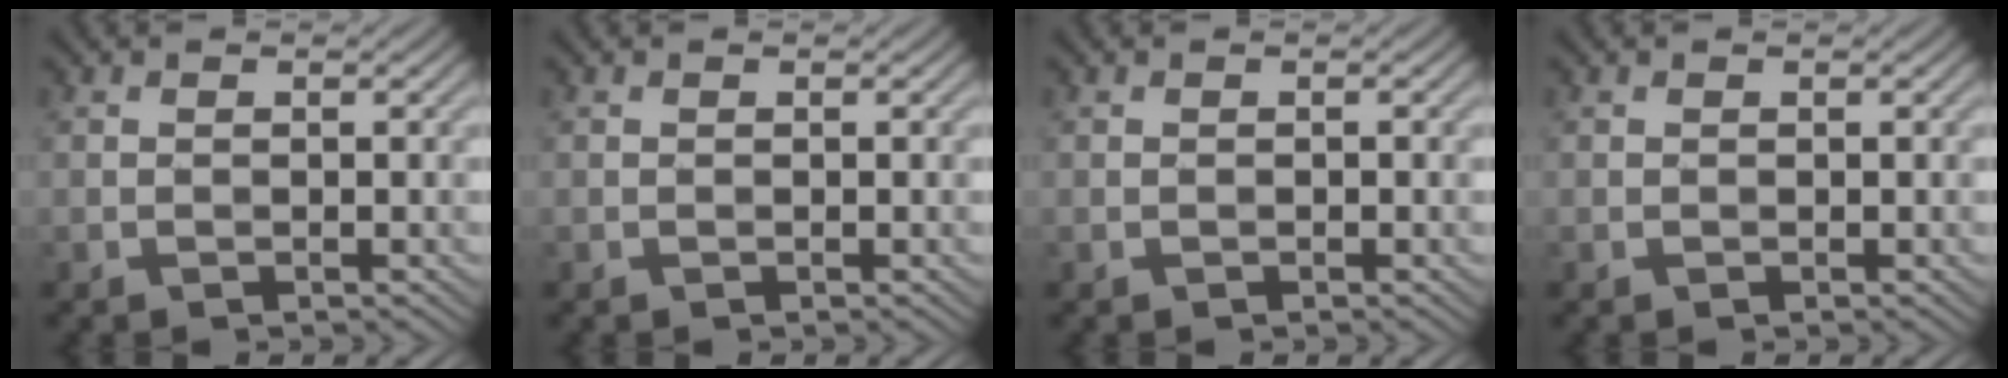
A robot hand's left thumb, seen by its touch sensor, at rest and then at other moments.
{"total": 0.0}
{"total": 0.0}
{"total": 0.0}